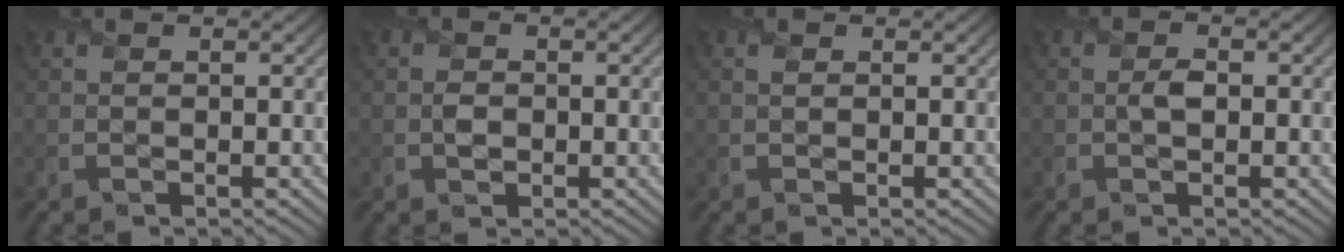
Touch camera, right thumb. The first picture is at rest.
{"total": 1.7, "force": [-0.2, 1.4, 0.9], "torque": [-0.019, -0.005, -0.008]}
{"total": 0.7, "force": [0.4, 0.4, 0.5], "torque": [-0.014, 0.001, 0.005]}
{"total": 1.7, "force": [0.0, 1.1, 1.3], "torque": [-0.027, 0.001, -0.003]}